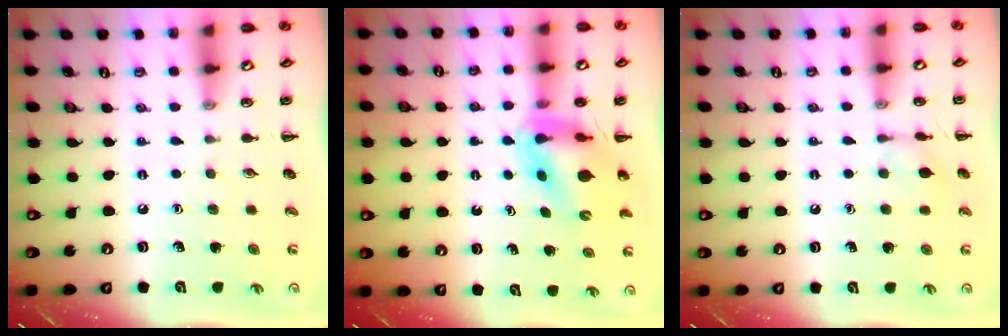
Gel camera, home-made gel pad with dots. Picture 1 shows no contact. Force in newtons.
{"total": 10.5, "press": 9.9, "slide": 3.4}
{"total": 5.9, "press": 5.8, "slide": 1.2}